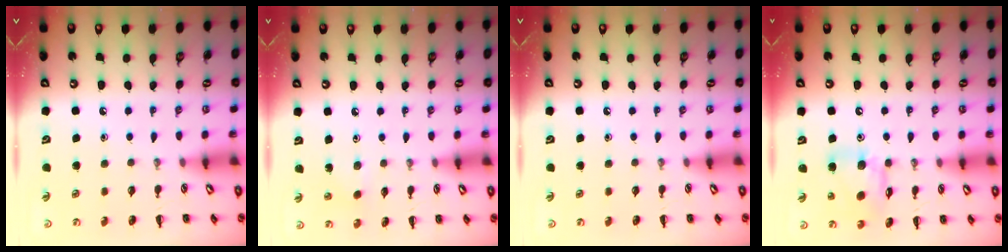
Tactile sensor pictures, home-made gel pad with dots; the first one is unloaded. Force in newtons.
{"total": 2.6, "press": 2.5, "slide": 0.9}
{"total": 0.0}
{"total": 12.8, "press": 12.6, "slide": 2.7}